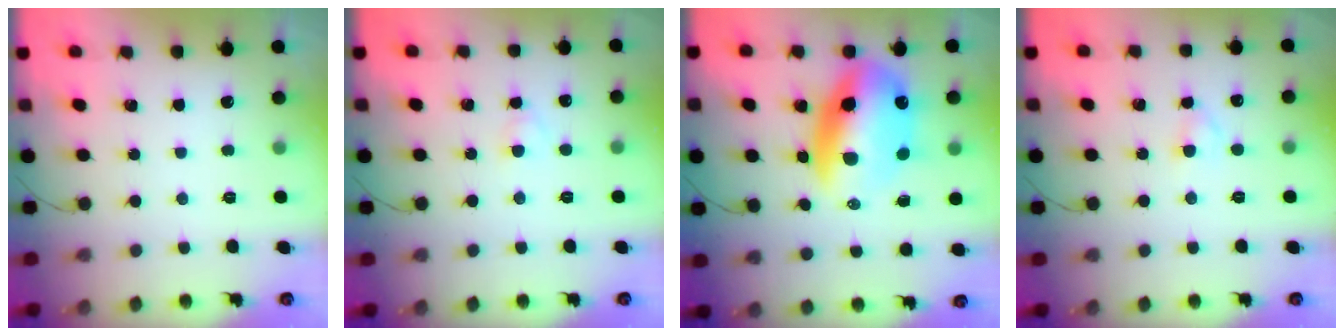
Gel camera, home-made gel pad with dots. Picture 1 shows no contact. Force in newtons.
{"total": 2.2, "press": 1.9, "slide": 1.1}
{"total": 17.0, "press": 16.4, "slide": 4.3}
{"total": 2.3, "press": 2.0, "slide": 1.0}